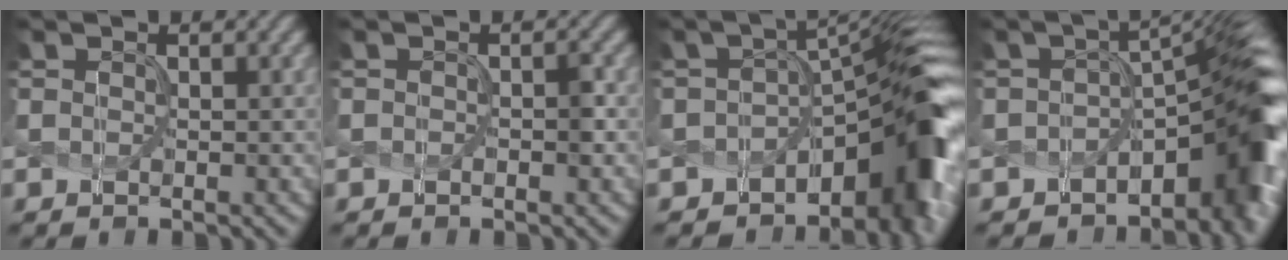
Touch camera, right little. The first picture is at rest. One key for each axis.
{"total": 1.0, "fx": -0.1, "fy": 0.5, "fz": 0.8, "tx": -0.008, "ty": -0.002, "tz": -0.002}
{"total": 11.4, "fx": -4.5, "fy": 5.0, "fz": 9.2, "tx": -0.097, "ty": -0.007, "tz": -0.072}
{"total": 10.4, "fx": -3.0, "fy": 4.6, "fz": 8.8, "tx": -0.090, "ty": -0.003, "tz": -0.047}